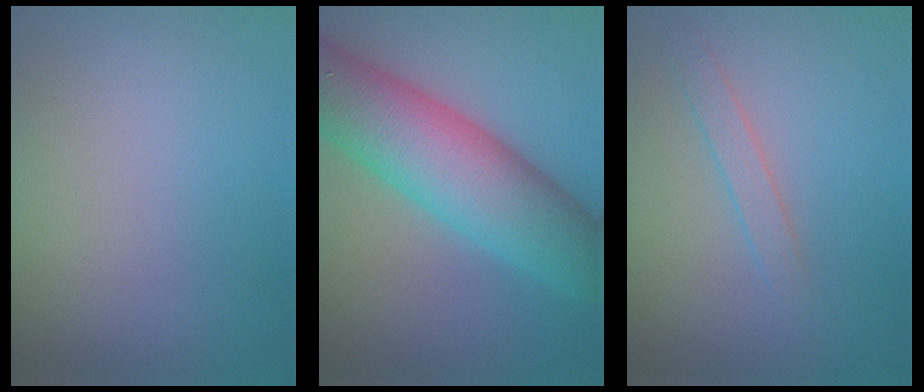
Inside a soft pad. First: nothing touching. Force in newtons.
{"total": 10.7, "press": 10.7, "slide": 0.2}
{"total": 1.3, "press": 1.3, "slide": 0.1}